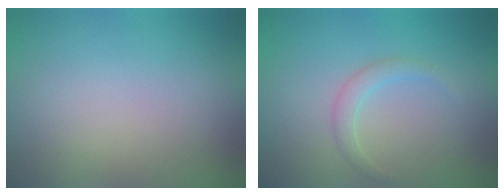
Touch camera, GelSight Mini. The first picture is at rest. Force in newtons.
{"total": 1.4, "press": 1.4, "slide": 0.0}